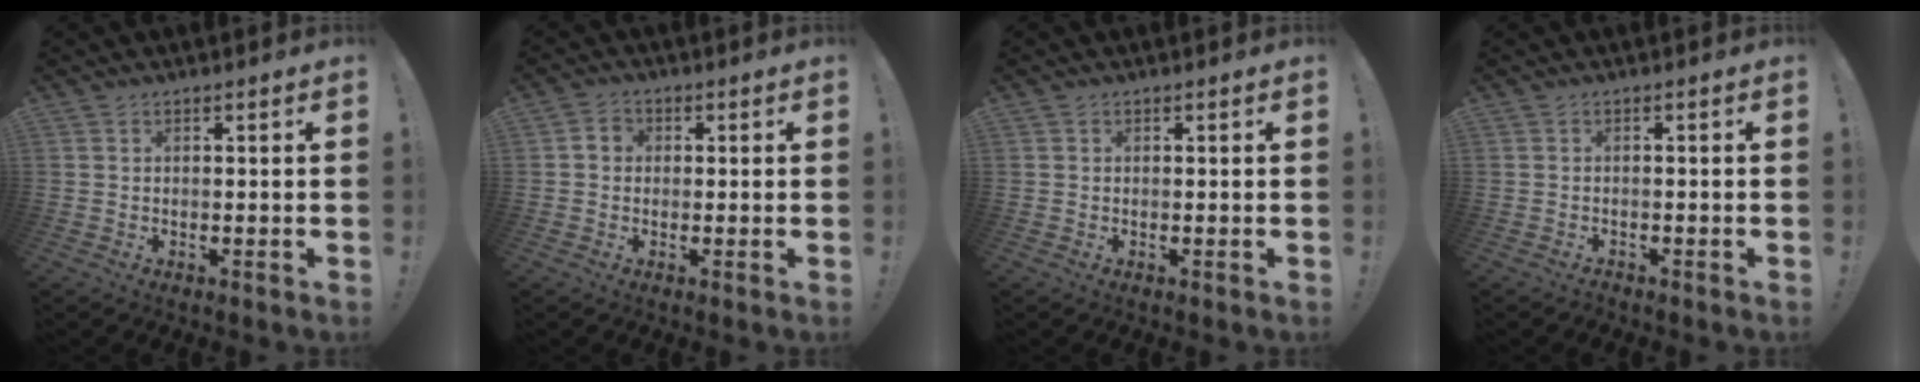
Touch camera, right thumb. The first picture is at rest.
{"total": 3.1, "force": [-0.2, 2.6, 1.6], "torque": [-0.030, 0.012, -0.002]}
{"total": 0.0}
{"total": 0.9, "force": [-0.8, 0.2, 0.1], "torque": [0.000, 0.001, -0.016]}